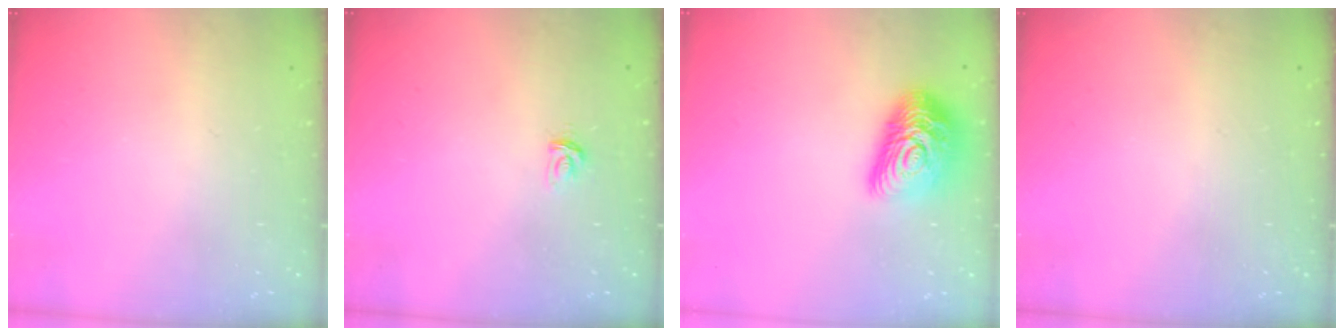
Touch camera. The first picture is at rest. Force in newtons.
{"total": 2.7, "press": 2.7, "slide": 0.4}
{"total": 17.1, "press": 17.1, "slide": 1.1}
{"total": 0.0}